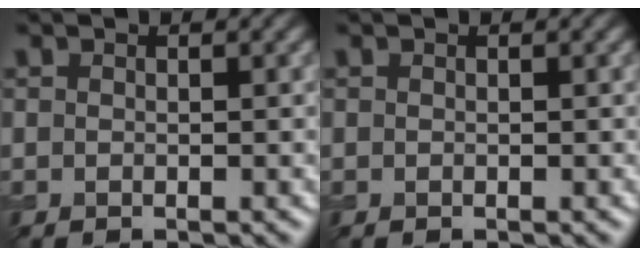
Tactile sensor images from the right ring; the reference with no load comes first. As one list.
[{"total": 0.0}]